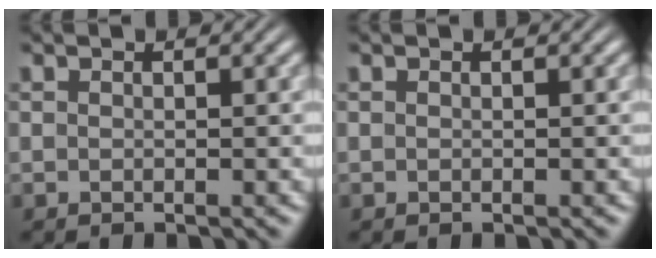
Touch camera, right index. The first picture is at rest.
{"total": 0.0}